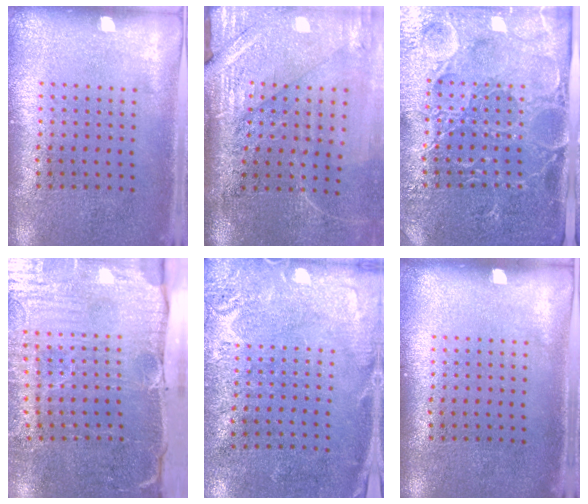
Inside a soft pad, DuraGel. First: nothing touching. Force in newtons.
{"total": 4.4, "press": 3.8, "slide": 2.2}
{"total": 4.8, "press": 4.5, "slide": 1.7}
{"total": 5.2, "press": 4.4, "slide": 2.8}
{"total": 2.7, "press": 2.4, "slide": 1.3}
{"total": 0.0}